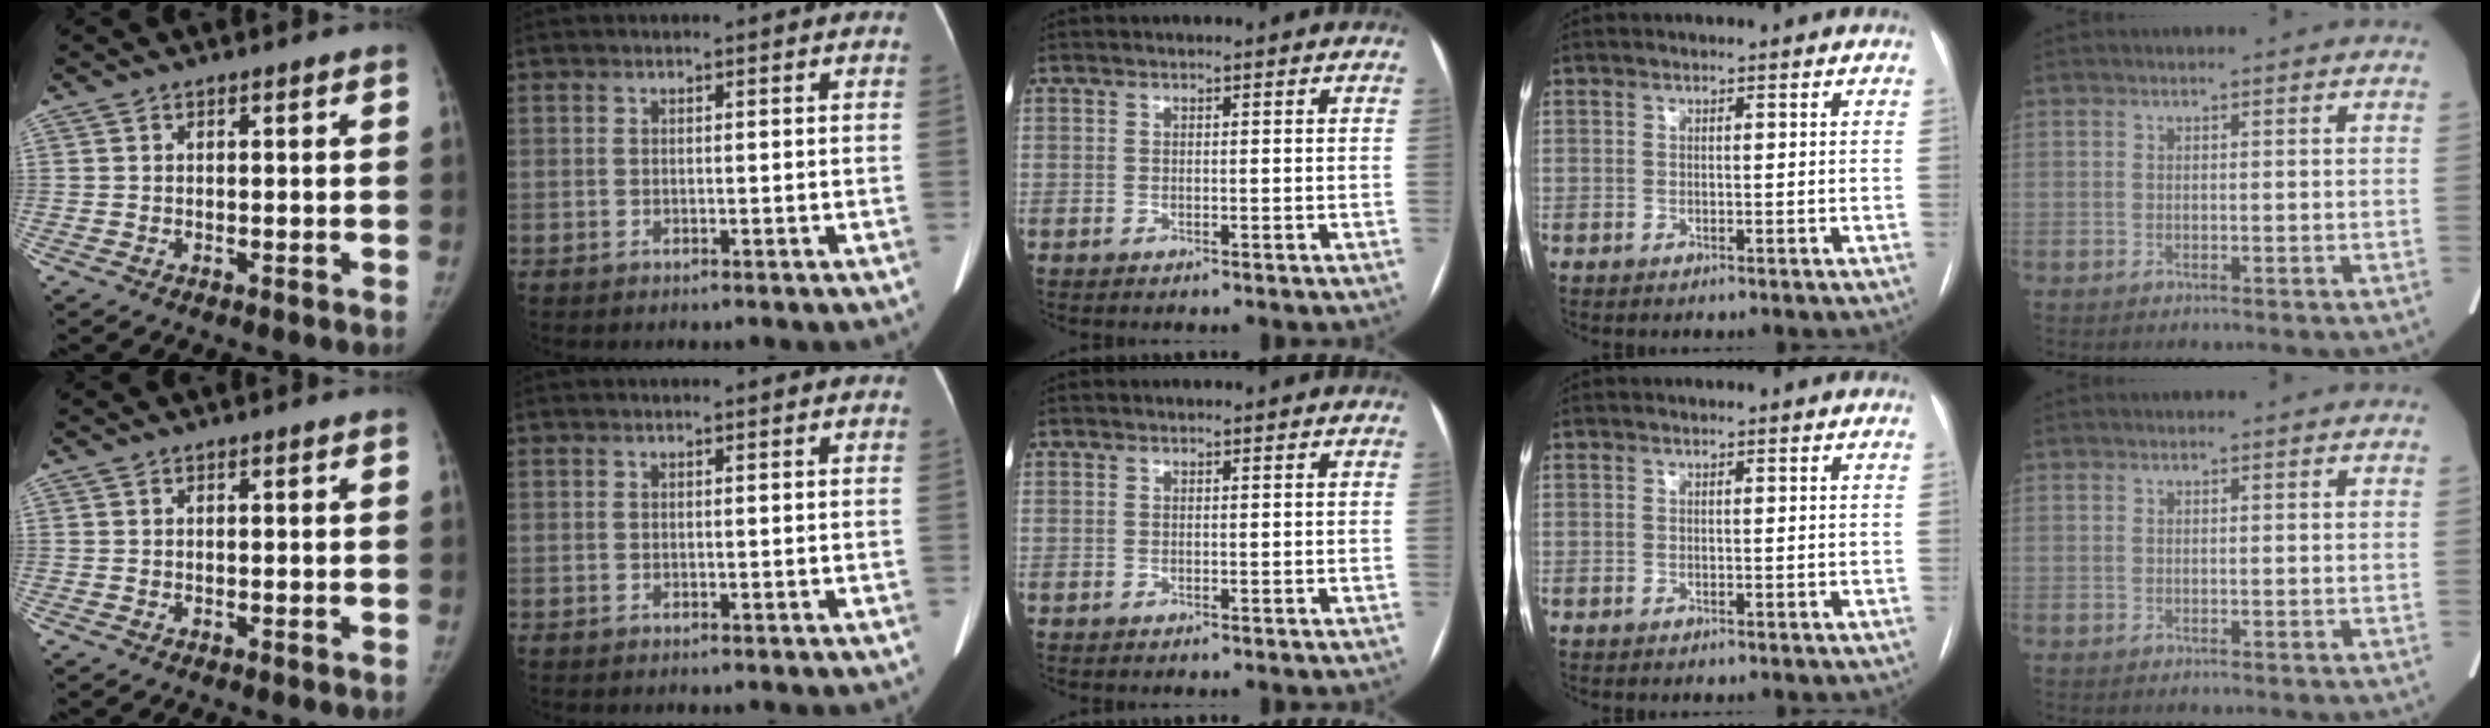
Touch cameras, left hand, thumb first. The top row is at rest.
{}